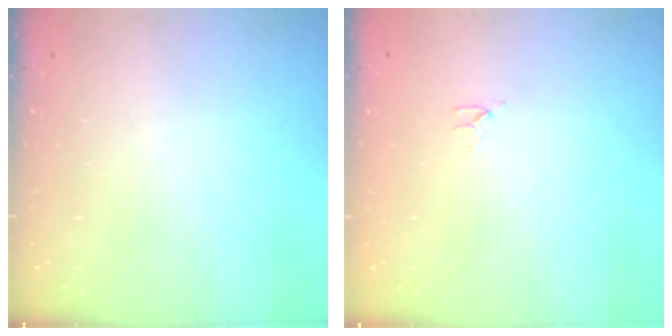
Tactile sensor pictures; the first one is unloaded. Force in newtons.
{"total": 3.7, "press": 3.7, "slide": 0.4}